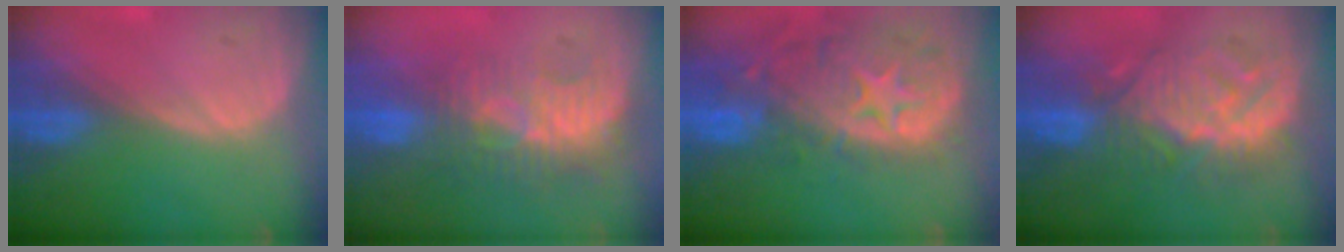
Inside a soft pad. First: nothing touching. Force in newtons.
{"total": 8.6, "press": 8.1, "slide": 2.9}
{"total": 13.7, "press": 11.3, "slide": 7.9}
{"total": 9.5, "press": 9.4, "slide": 0.5}